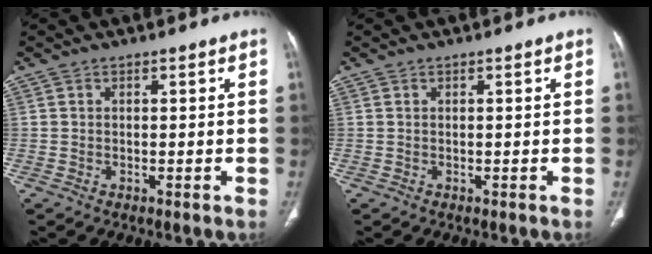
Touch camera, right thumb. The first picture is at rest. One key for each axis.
{"total": 0.0}